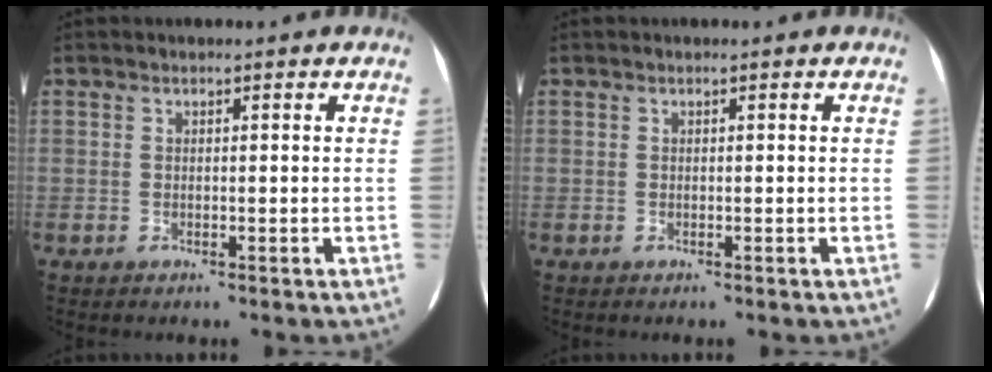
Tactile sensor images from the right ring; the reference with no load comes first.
{"total": 0.0}